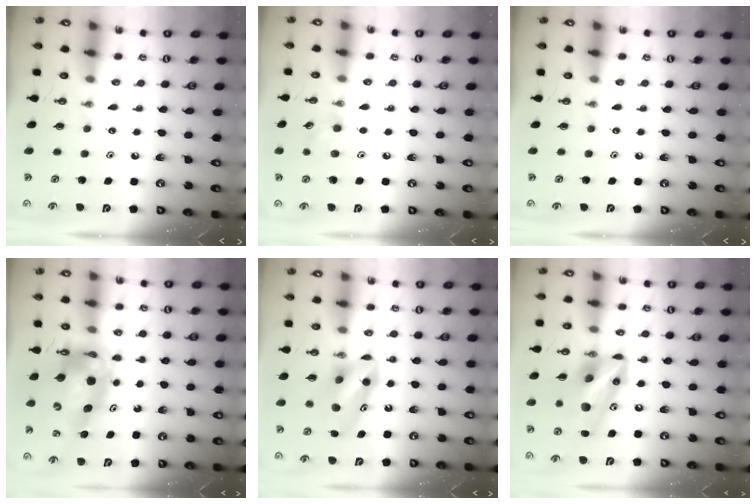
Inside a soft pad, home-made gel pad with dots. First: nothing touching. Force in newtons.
{"total": 6.4, "press": 6.2, "slide": 1.5}
{"total": 0.0}
{"total": 12.5, "press": 12.4, "slide": 1.3}
{"total": 8.1, "press": 7.8, "slide": 2.3}
{"total": 11.1, "press": 11.0, "slide": 1.9}